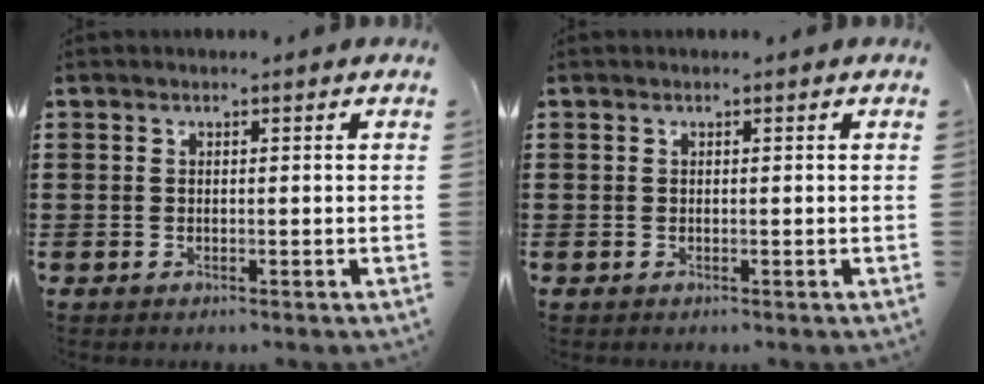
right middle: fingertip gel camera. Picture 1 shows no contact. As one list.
[{"total": 0.0}]